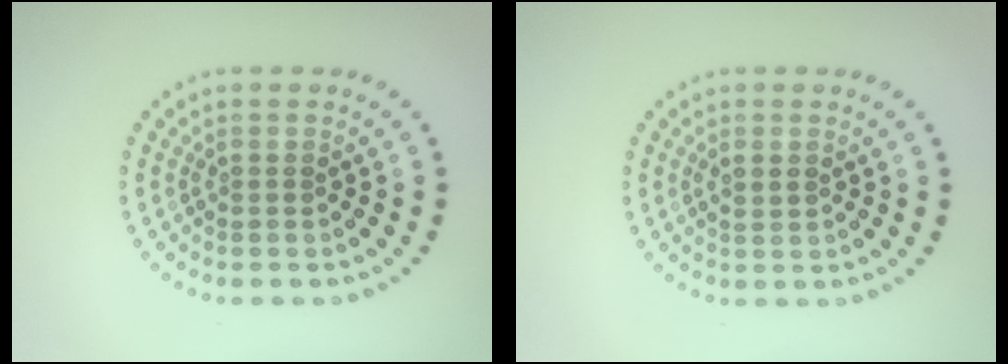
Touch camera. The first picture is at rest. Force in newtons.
{"total": 0.7, "press": 0.7, "slide": 0.0}